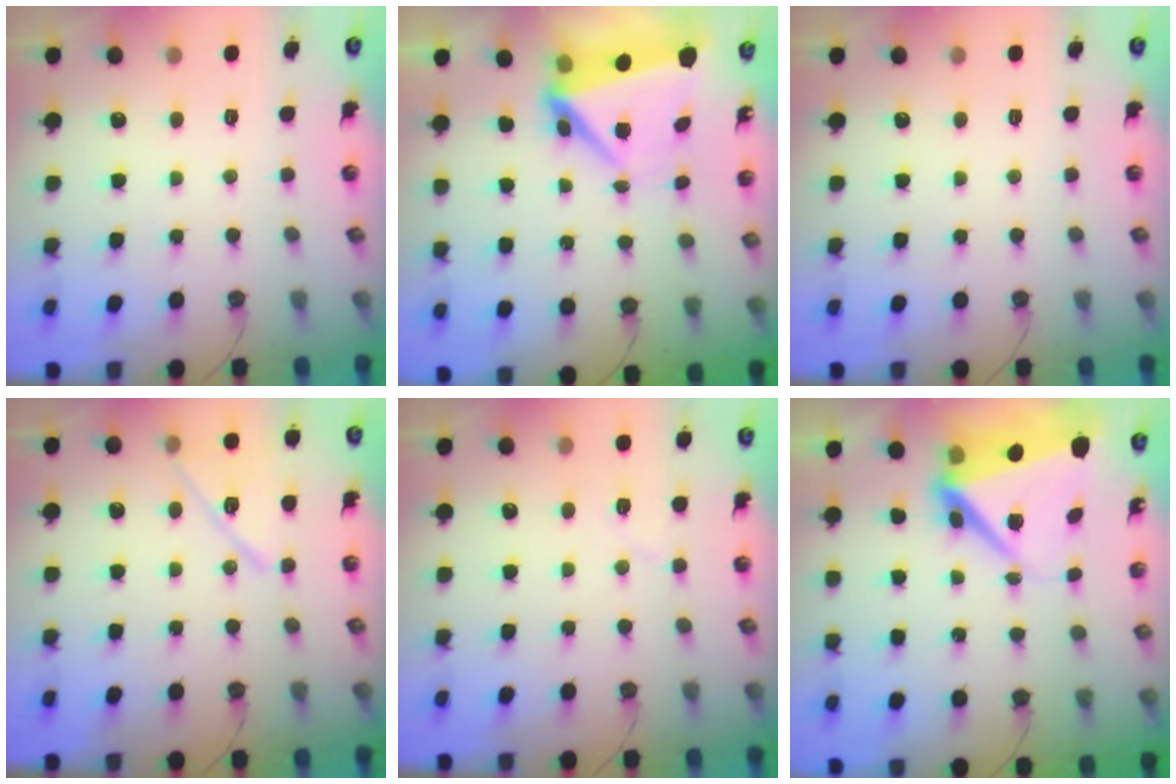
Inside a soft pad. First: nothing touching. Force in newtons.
{"total": 8.0, "press": 7.9, "slide": 1.1}
{"total": 0.0}
{"total": 13.3, "press": 12.7, "slide": 4.1}
{"total": 5.3, "press": 5.1, "slide": 1.4}
{"total": 10.8, "press": 10.7, "slide": 1.2}